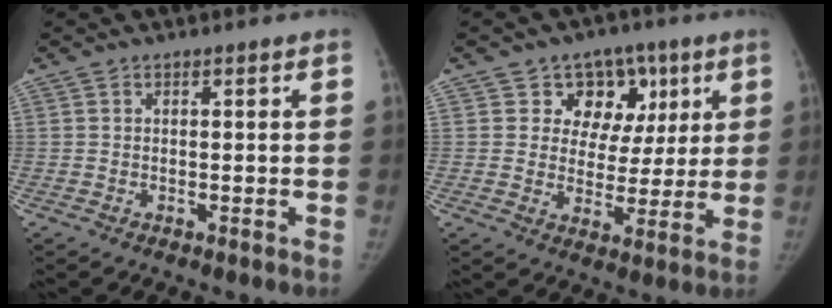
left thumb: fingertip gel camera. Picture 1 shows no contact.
{"total": 10.6, "force": [4.8, 8.8, 3.4], "torque": [0.006, -0.007, 0.070]}